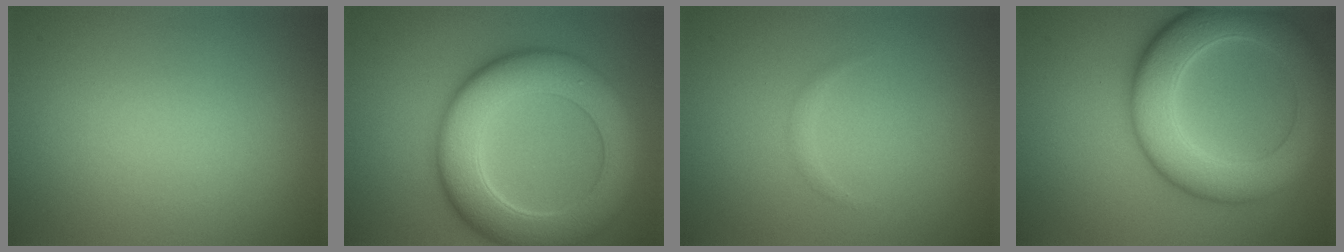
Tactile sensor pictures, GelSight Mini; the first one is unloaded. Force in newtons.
{"total": 9.3, "press": 9.3, "slide": 0.8}
{"total": 0.5, "press": 0.5, "slide": 0.0}
{"total": 8.7, "press": 8.7, "slide": 0.4}